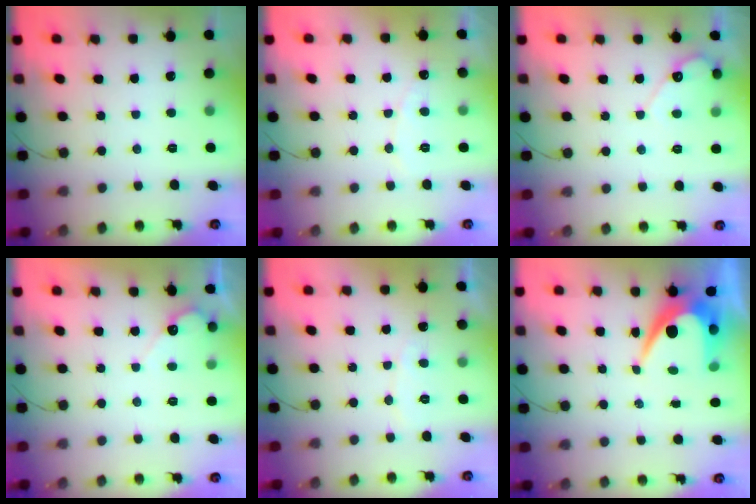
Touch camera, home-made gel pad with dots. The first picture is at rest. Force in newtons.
{"total": 4.9, "press": 4.9, "slide": 0.3}
{"total": 4.9, "press": 4.9, "slide": 0.4}
{"total": 3.7, "press": 3.7, "slide": 0.2}
{"total": 4.1, "press": 4.1, "slide": 0.2}
{"total": 8.8, "press": 8.8, "slide": 0.6}